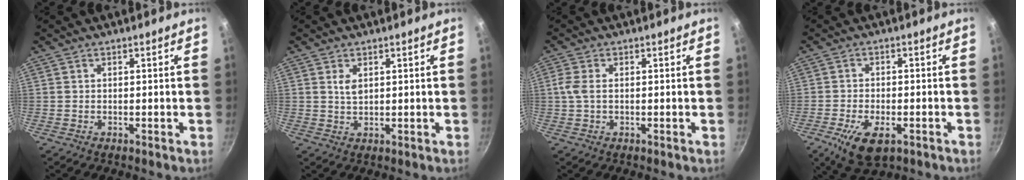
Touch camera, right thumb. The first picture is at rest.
{"total": 2.6, "force": [0.9, 1.5, 1.9], "torque": [-0.032, -0.006, 0.018]}
{"total": 3.2, "force": [0.1, 1.9, 2.6], "torque": [-0.064, 0.005, -0.001]}
{"total": 9.2, "force": [-3.9, 4.5, 6.9], "torque": [-0.127, 0.001, -0.063]}